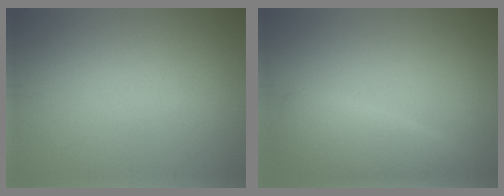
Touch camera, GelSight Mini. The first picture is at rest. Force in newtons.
{"total": 3.7, "press": 3.7, "slide": 0.1}